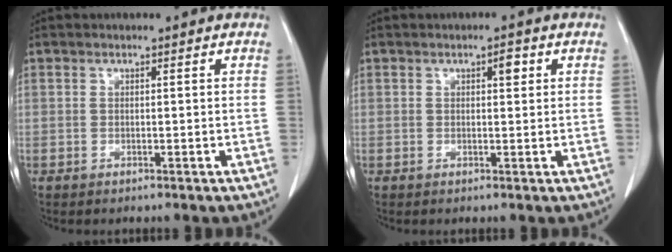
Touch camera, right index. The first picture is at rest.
{"total": 1.7, "force": [0.7, 0.6, 1.4], "torque": [-0.019, 0.001, 0.009]}